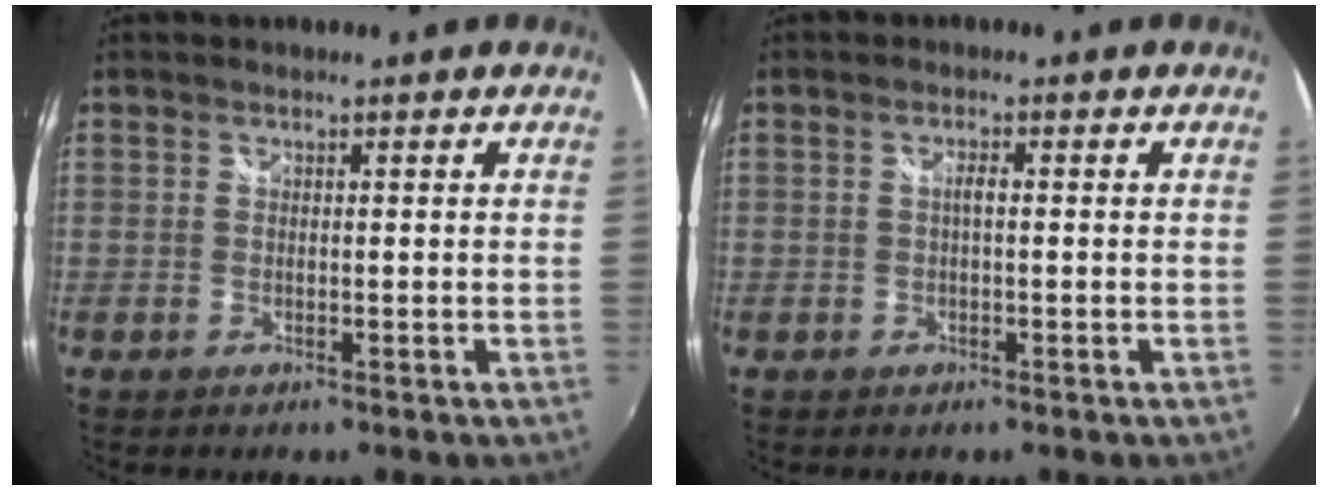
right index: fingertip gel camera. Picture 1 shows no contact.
{"total": 1.3, "force": [-0.1, 0.3, 1.2], "torque": [-0.022, 0.004, -0.004]}